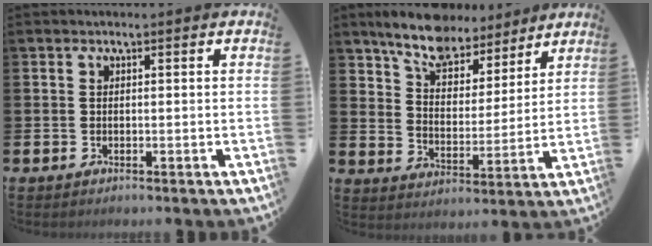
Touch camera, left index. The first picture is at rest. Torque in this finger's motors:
{"motor_torque": [1.05, -1.09, 1.06, 0.21]}